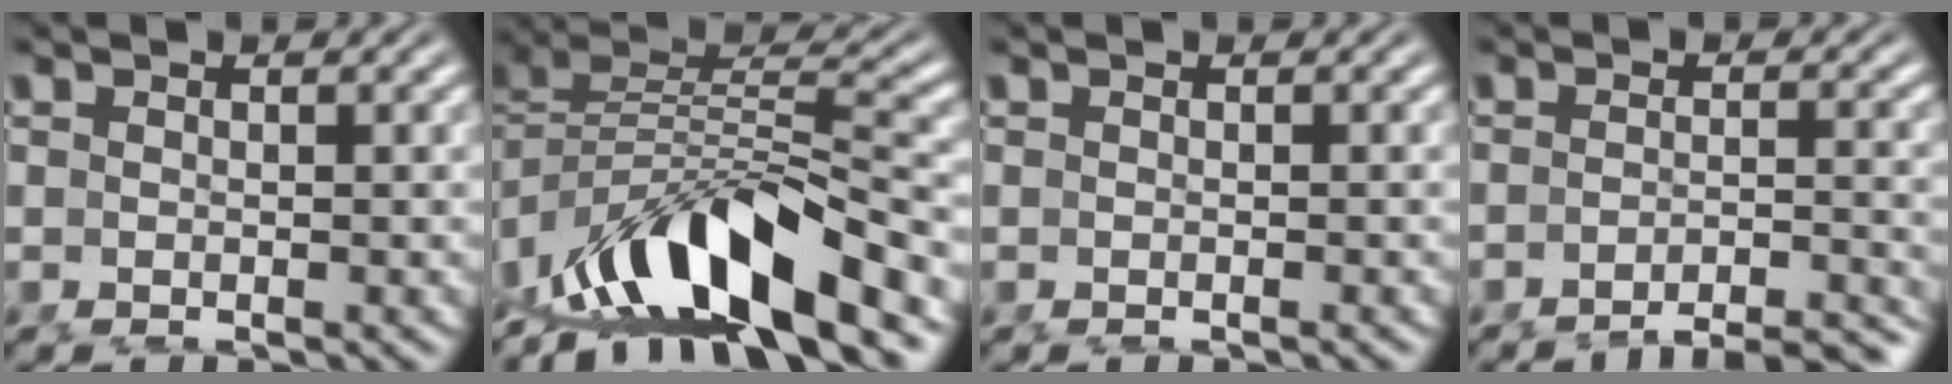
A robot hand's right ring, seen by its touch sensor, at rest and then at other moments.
{"total": 11.8, "force": [-4.2, 6.7, 8.7], "torque": [-0.155, -0.024, -0.058]}
{"total": 0.0}
{"total": 9.4, "force": [-8.9, 1.5, 2.6], "torque": [-0.014, -0.018, -0.133]}